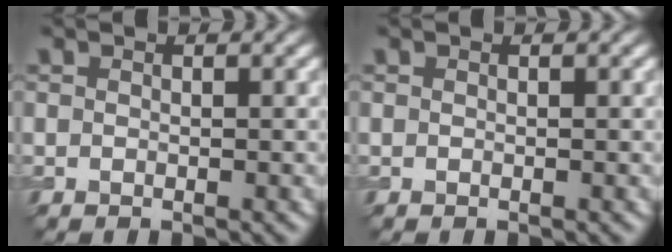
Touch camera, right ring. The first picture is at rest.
{"total": 0.0}